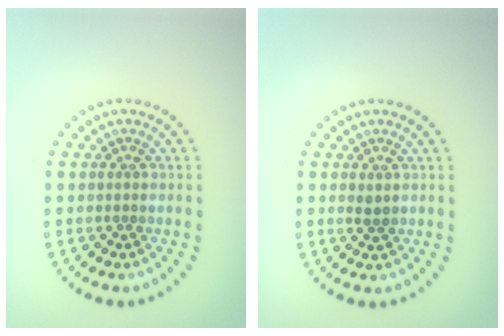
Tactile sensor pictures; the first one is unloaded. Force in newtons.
{"total": 1.0, "press": 0.9, "slide": 0.1}